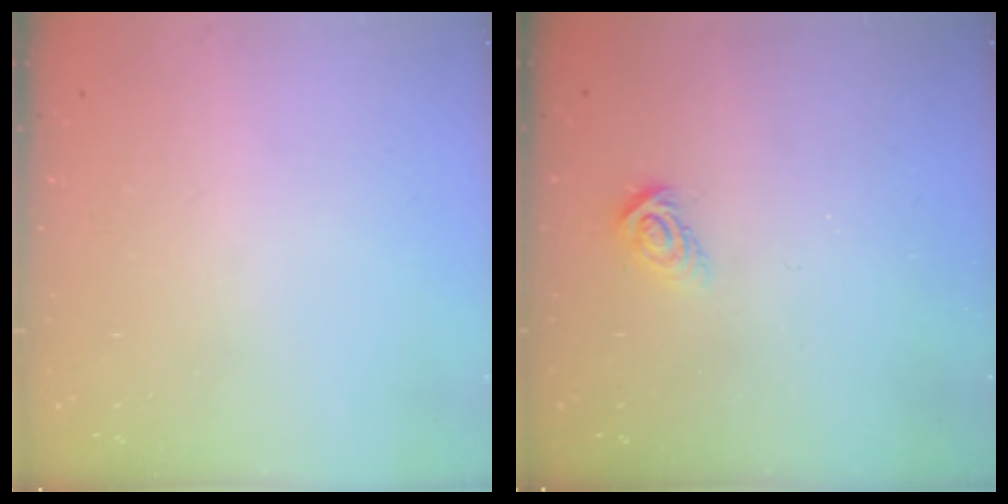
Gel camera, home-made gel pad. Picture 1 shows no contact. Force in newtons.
{"total": 5.0, "press": 5.0, "slide": 0.2}